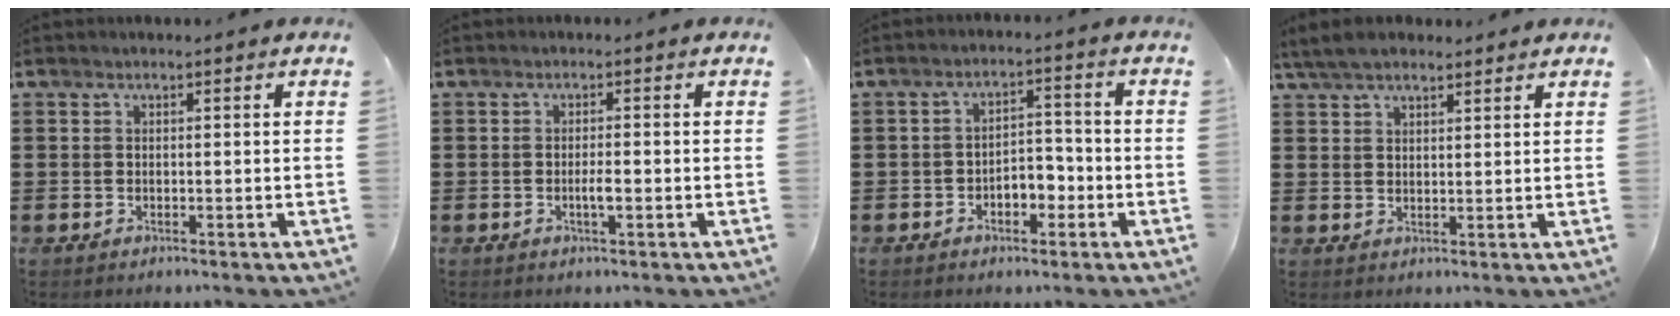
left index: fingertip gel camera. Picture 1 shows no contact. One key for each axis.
{"total": 2.0, "fx": -0.6, "fy": 0.4, "fz": 1.9, "tx": -0.035, "ty": 0.002, "tz": -0.011}
{"total": 3.9, "fx": -2.3, "fy": 2.3, "fz": 2.2, "tx": -0.043, "ty": 0.009, "tz": -0.048}
{"total": 4.5, "fx": 3.9, "fy": 1.4, "fz": 1.8, "tx": -0.047, "ty": 0.000, "tz": 0.073}